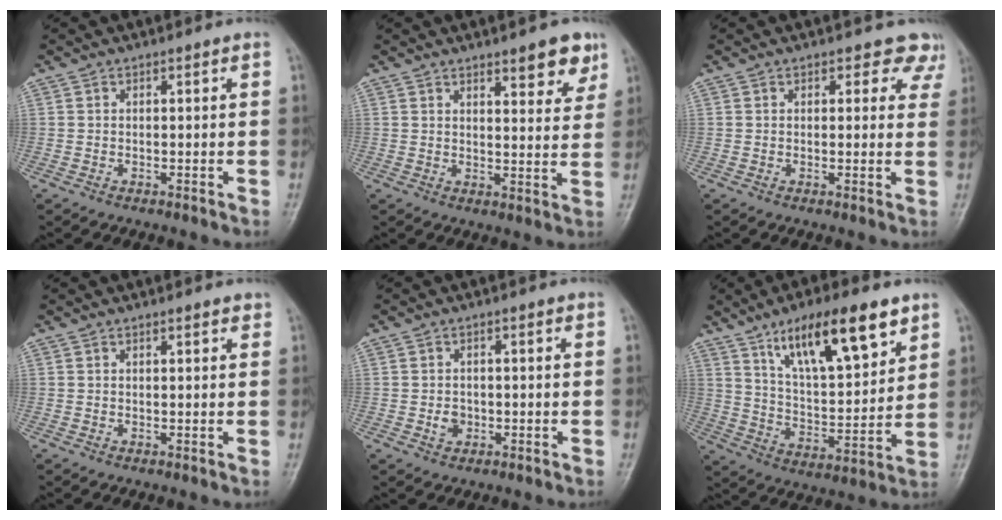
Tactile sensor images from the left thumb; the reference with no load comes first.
{"total": 7.5, "force": [4.9, 2.4, 5.1], "torque": [-0.046, -0.028, 0.064]}
{"total": 4.6, "force": [3.6, 2.7, 1.0], "torque": [0.028, -0.017, 0.025]}
{"total": 1.4, "force": [1.0, 0.4, 0.8], "torque": [-0.009, -0.003, 0.013]}
{"total": 2.3, "force": [-0.5, 2.0, 1.1], "torque": [-0.009, 0.003, -0.006]}
{"total": 18.2, "force": [10.6, 6.0, 13.5], "torque": [-0.192, -0.043, 0.187]}